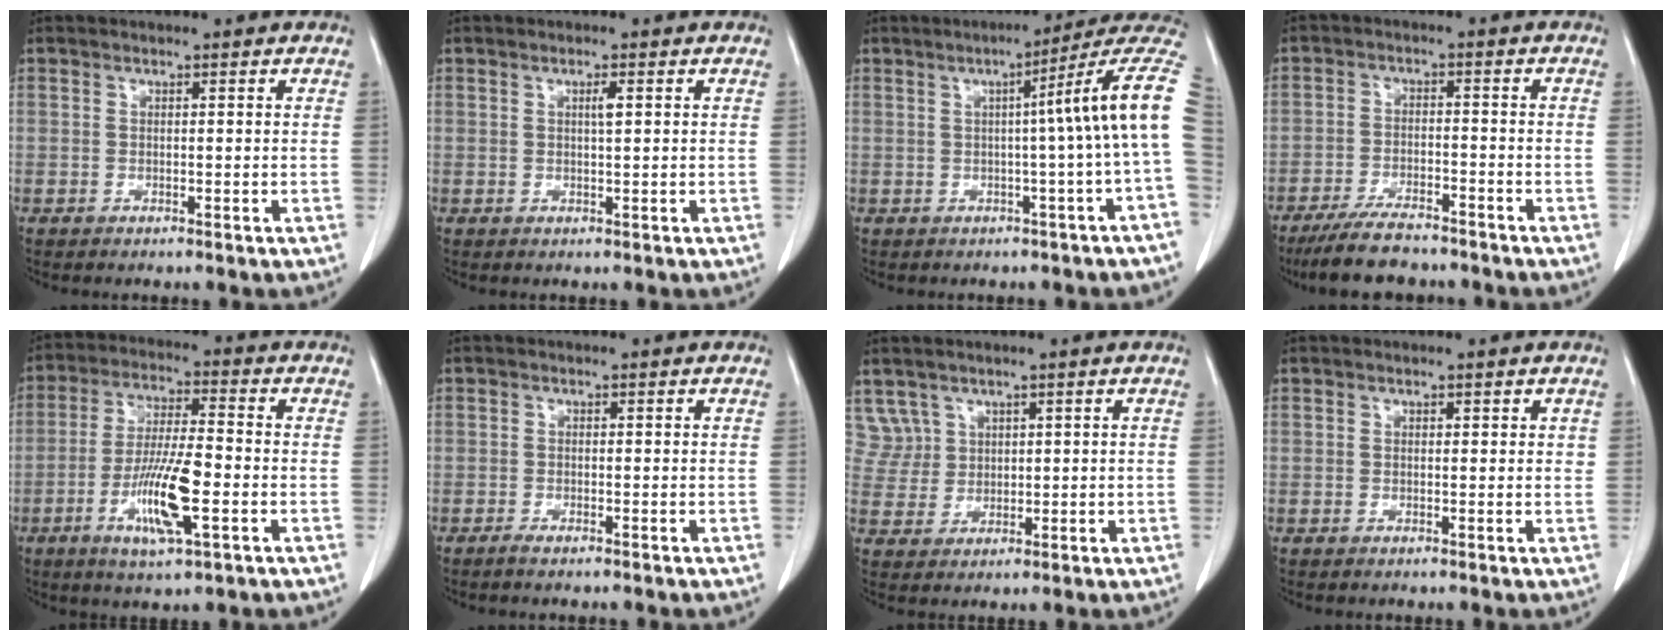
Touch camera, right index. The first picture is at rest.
{"total": 1.3, "force": [0.4, 0.1, 1.2], "torque": [-0.024, 0.001, 0.006]}
{"total": 11.2, "force": [0.9, -1.9, 11.1], "torque": [-0.124, 0.026, 0.002]}
{"total": 8.3, "force": [-7.1, 2.0, 3.8], "torque": [-0.068, -0.019, -0.122]}
{"total": 11.0, "force": [-3.5, 1.5, 10.3], "torque": [-0.196, -0.008, -0.063]}
{"total": 1.1, "force": [-0.9, -0.1, 0.7], "torque": [-0.016, -0.003, -0.017]}
{"total": 4.3, "force": [2.7, 3.3, -0.5], "torque": [0.025, 0.007, 0.058]}
{"total": 1.1, "force": [0.6, 0.6, 0.6], "torque": [0.000, 0.000, 0.005]}